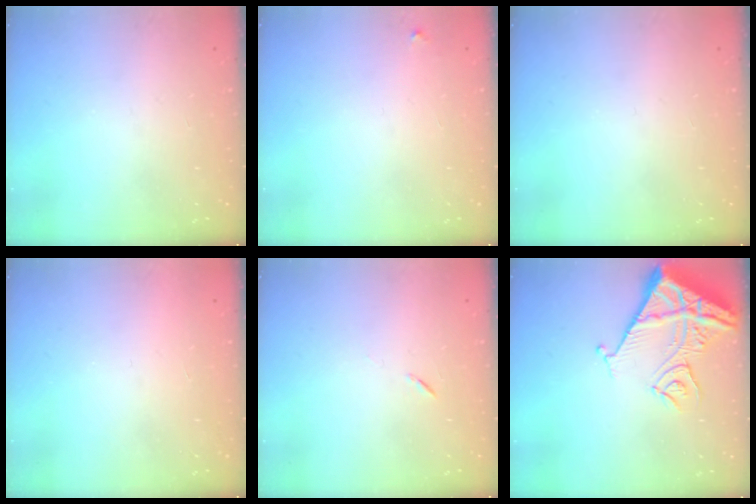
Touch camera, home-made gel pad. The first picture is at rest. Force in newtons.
{"total": 2.3, "press": 2.3, "slide": 0.2}
{"total": 0.0}
{"total": 1.6, "press": 1.6, "slide": 0.1}
{"total": 5.8, "press": 5.4, "slide": 2.1}
{"total": 13.5, "press": 13.5, "slide": 1.4}